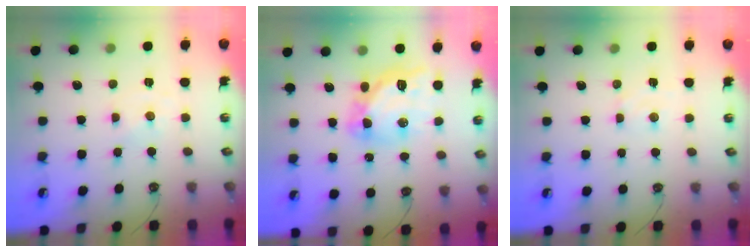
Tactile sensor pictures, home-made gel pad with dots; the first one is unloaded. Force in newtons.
{"total": 15.3, "press": 15.3, "slide": 1.3}
{"total": 3.2, "press": 3.2, "slide": 0.5}